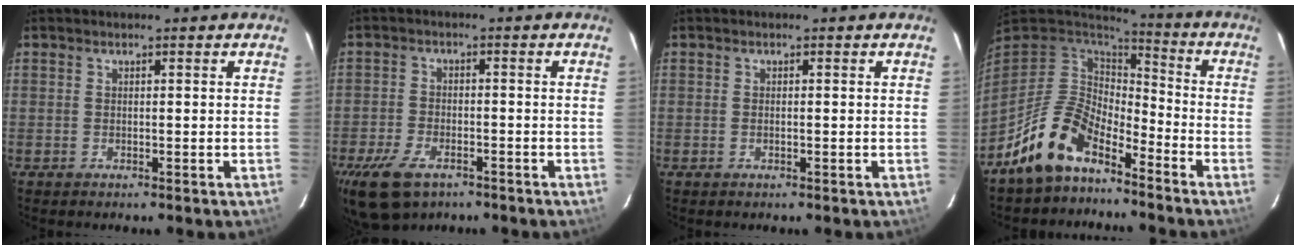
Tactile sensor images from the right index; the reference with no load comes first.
{"total": 10.2, "force": [-6.4, 5.5, 5.7], "torque": [-0.144, -0.017, -0.114]}
{"total": 0.6, "force": [-0.1, 0.1, 0.5], "torque": [-0.011, 0.002, -0.003]}
{"total": 12.4, "force": [-8.8, 5.6, 6.8], "torque": [-0.140, 0.012, -0.165]}